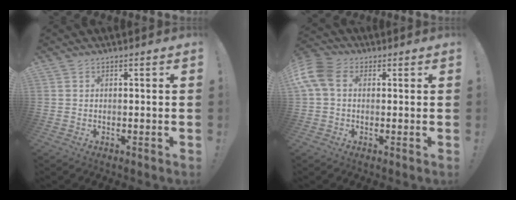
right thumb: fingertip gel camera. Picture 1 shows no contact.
{"total": 9.7, "force": [2.0, 6.4, 7.0], "torque": [-0.159, 0.001, 0.040]}